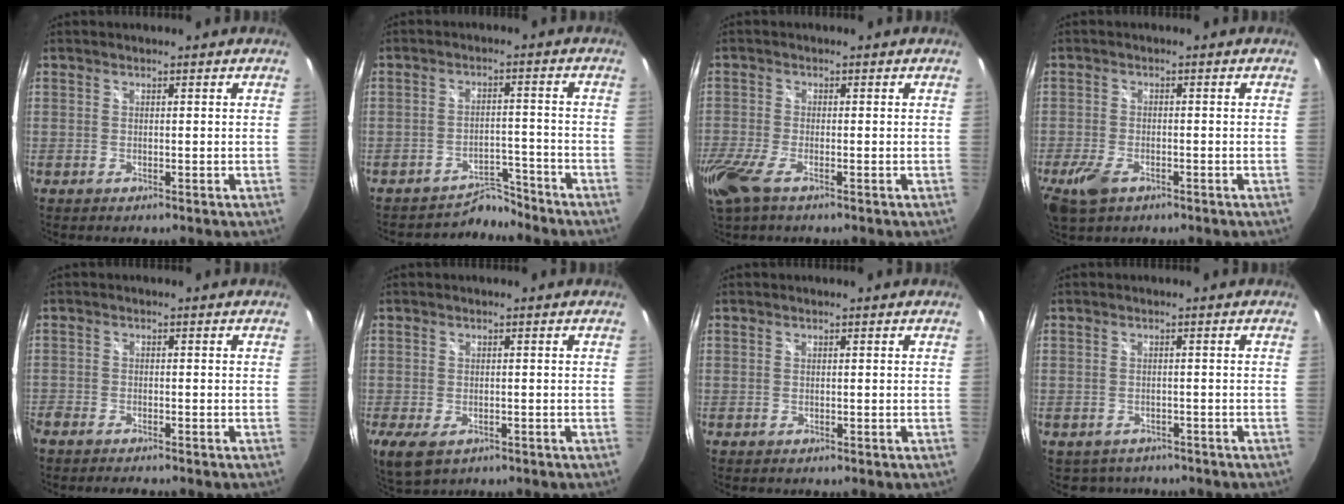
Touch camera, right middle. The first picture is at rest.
{"total": 5.4, "force": [-5.2, 1.2, -0.6], "torque": [0.007, 0.013, -0.083]}
{"total": 8.6, "force": [-5.2, 2.7, 6.4], "torque": [-0.155, -0.035, -0.102]}
{"total": 6.2, "force": [-3.5, 3.3, 4.0], "torque": [-0.105, -0.016, -0.063]}
{"total": 3.7, "force": [-3.4, 0.8, 1.3], "torque": [-0.038, -0.017, -0.062]}
{"total": 6.8, "force": [-3.5, 3.8, 4.4], "torque": [-0.097, -0.028, -0.058]}
{"total": 0.0}
{"total": 3.9, "force": [-3.1, 2.4, 0.4], "torque": [-0.013, -0.006, -0.042]}